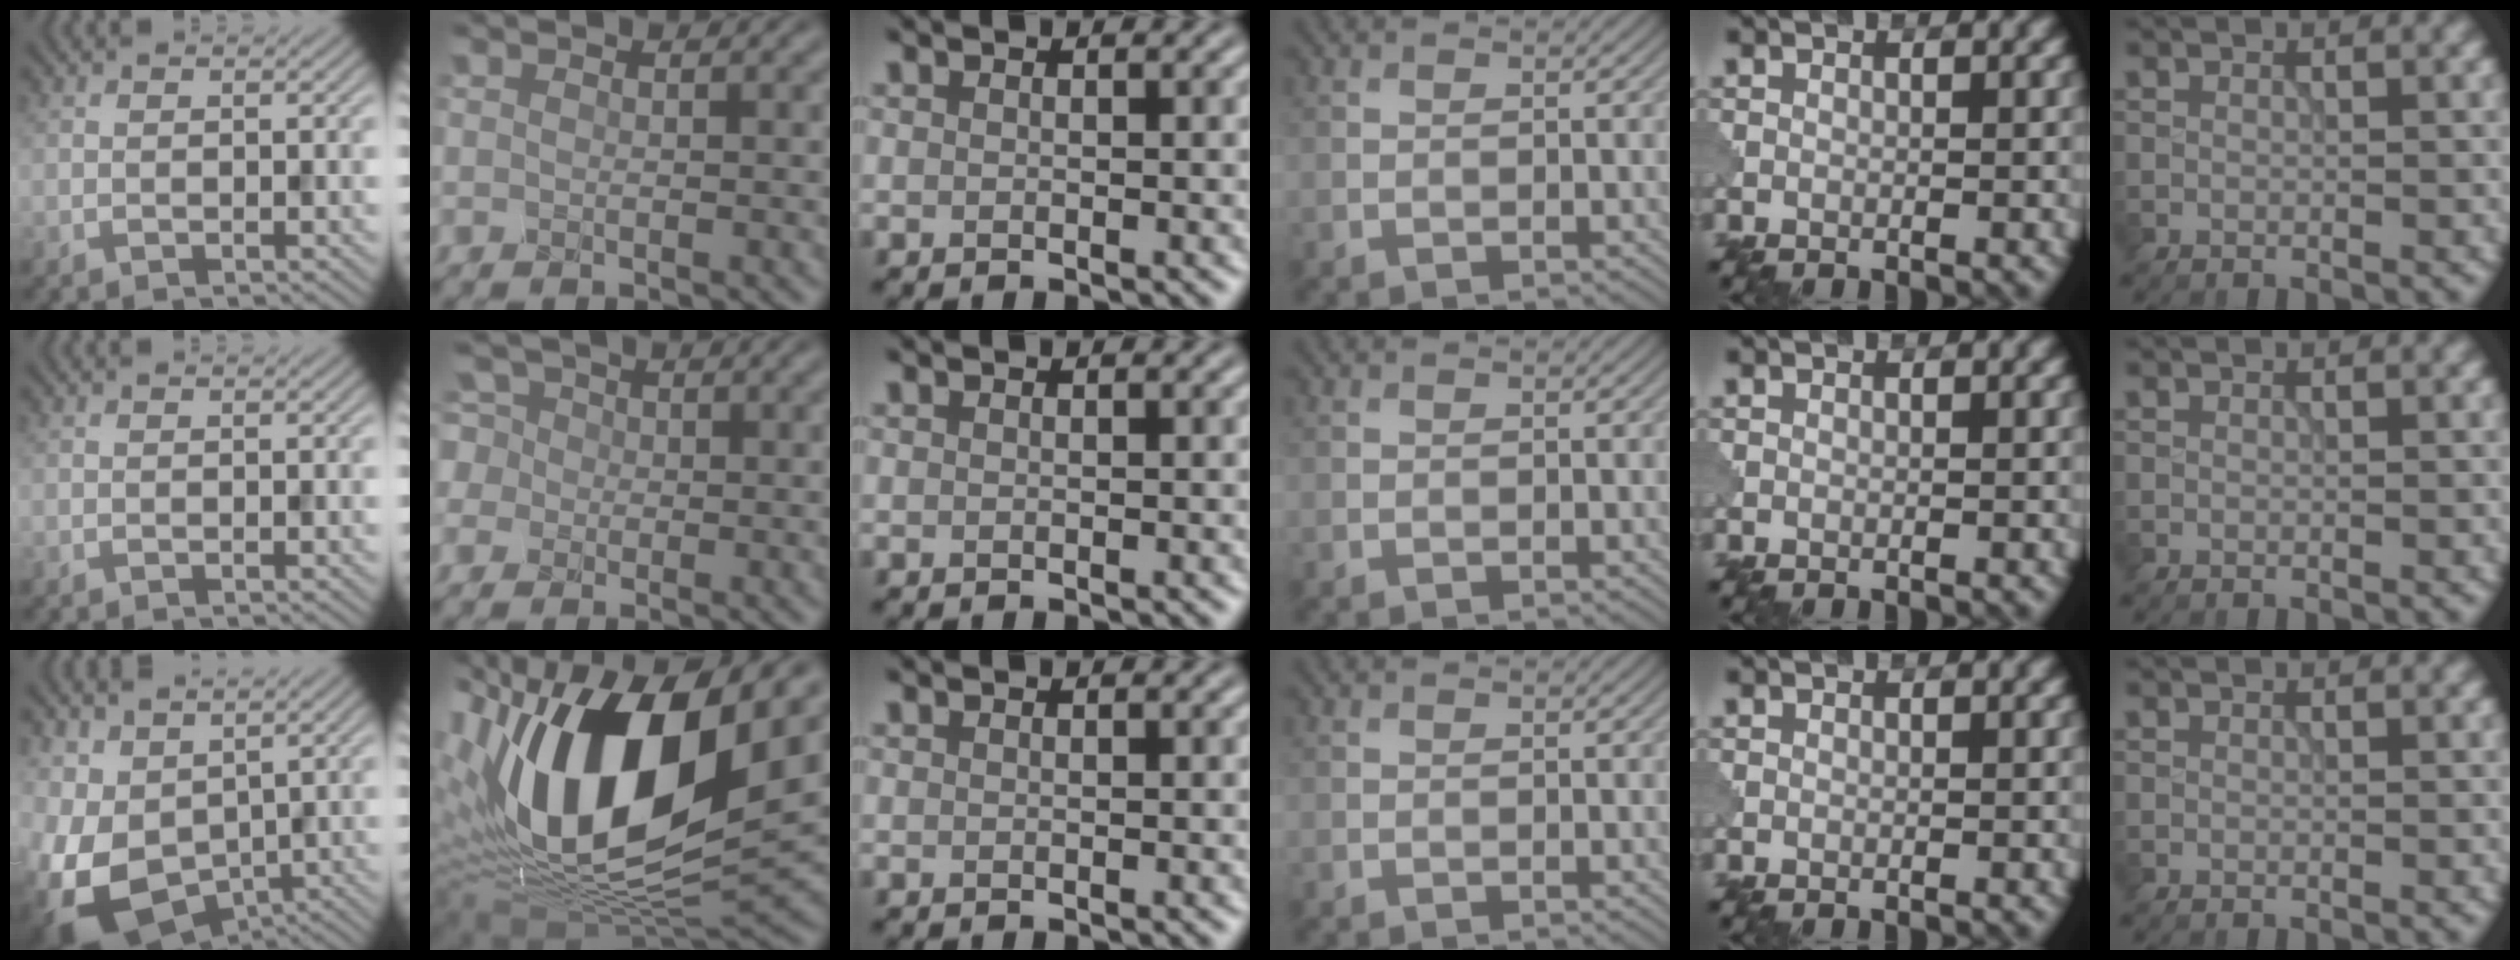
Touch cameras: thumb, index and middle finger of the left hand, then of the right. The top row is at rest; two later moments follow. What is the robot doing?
{"motion": "squeeze", "object": "foam earplug"}